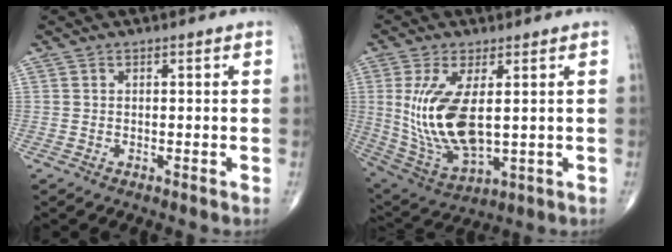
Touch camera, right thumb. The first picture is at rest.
{"total": 15.3, "force": [1.7, 6.7, 13.6], "torque": [-0.277, -0.022, 0.052]}